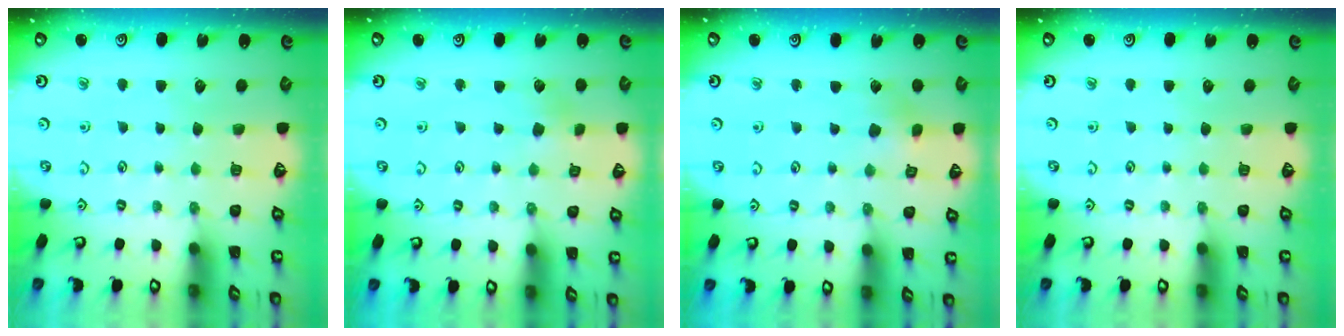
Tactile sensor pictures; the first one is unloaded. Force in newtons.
{"total": 2.4, "press": 2.3, "slide": 0.4}
{"total": 3.4, "press": 3.4, "slide": 0.4}
{"total": 0.0}